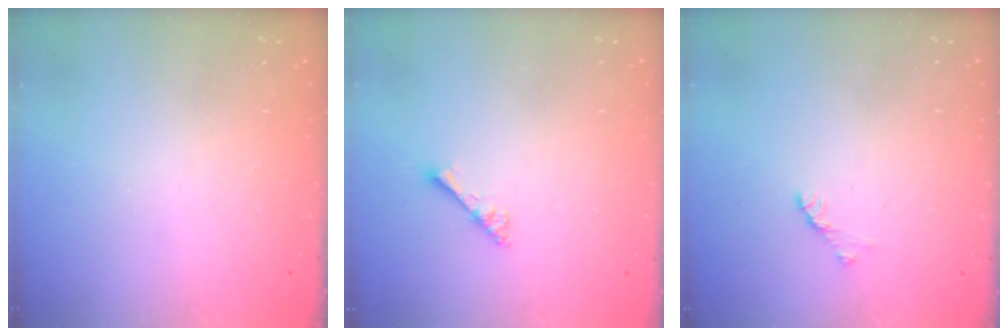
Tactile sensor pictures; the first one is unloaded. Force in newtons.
{"total": 3.3, "press": 3.3, "slide": 0.5}
{"total": 1.7, "press": 1.6, "slide": 0.4}